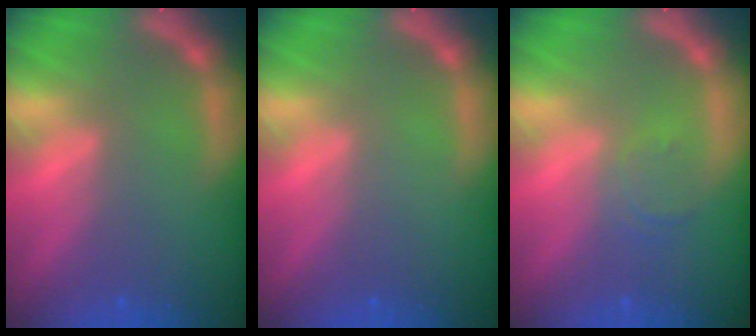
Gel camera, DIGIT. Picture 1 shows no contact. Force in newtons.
{"total": 0.0}
{"total": 1.9}